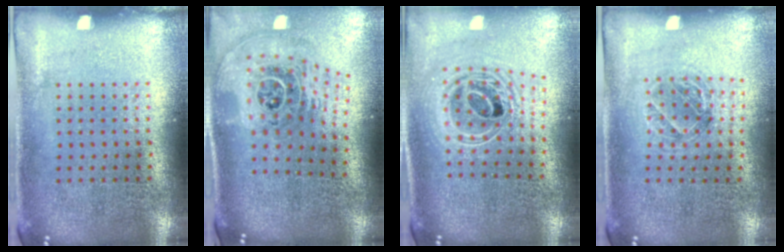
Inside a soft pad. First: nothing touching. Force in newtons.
{"total": 2.5, "press": 1.8, "slide": 1.8}
{"total": 2.2, "press": 1.7, "slide": 1.5}
{"total": 1.1, "press": 1.1, "slide": 0.2}